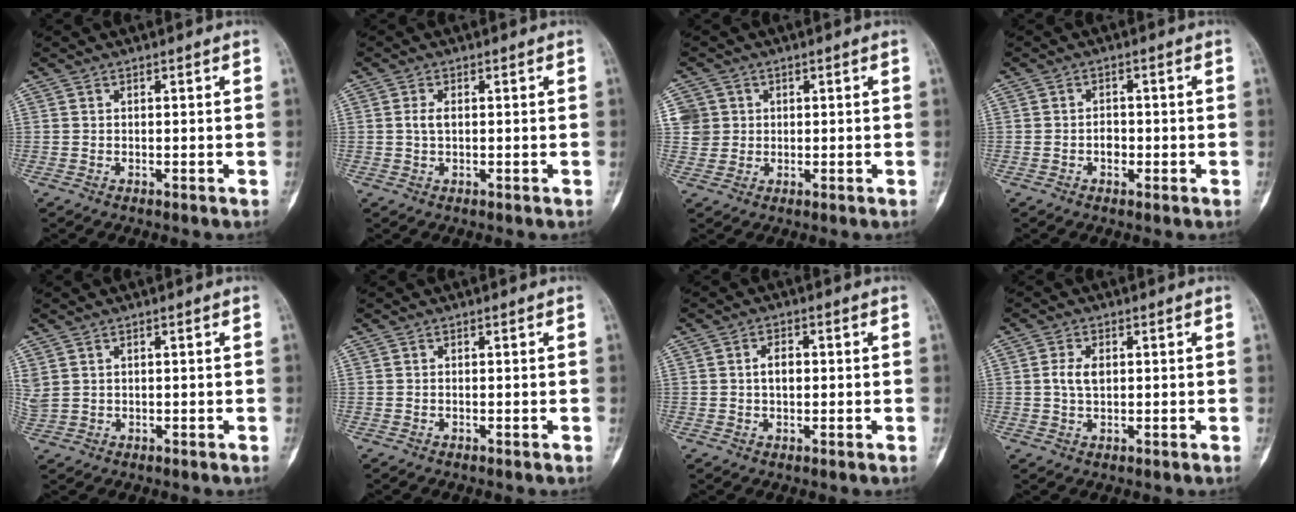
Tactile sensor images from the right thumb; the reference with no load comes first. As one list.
[{"total": 2.0, "force": [0.2, 1.2, 1.7], "torque": [-0.037, 0.001, 0.003]}, {"total": 4.2, "force": [1.1, 4.0, 0.3], "torque": [0.021, -0.001, 0.019]}, {"total": 2.1, "force": [-0.6, 1.7, 1.1], "torque": [-0.007, 0.007, -0.015]}, {"total": 3.0, "force": [1.3, 2.1, 1.7], "torque": [-0.054, 0.003, 0.038]}, {"total": 0.0}, {"total": 3.1, "force": [0.2, 1.9, 2.5], "torque": [-0.039, 0.005, 0.001]}, {"total": 3.7, "force": [0.5, 2.2, 2.8], "torque": [-0.055, 0.001, 0.011]}]